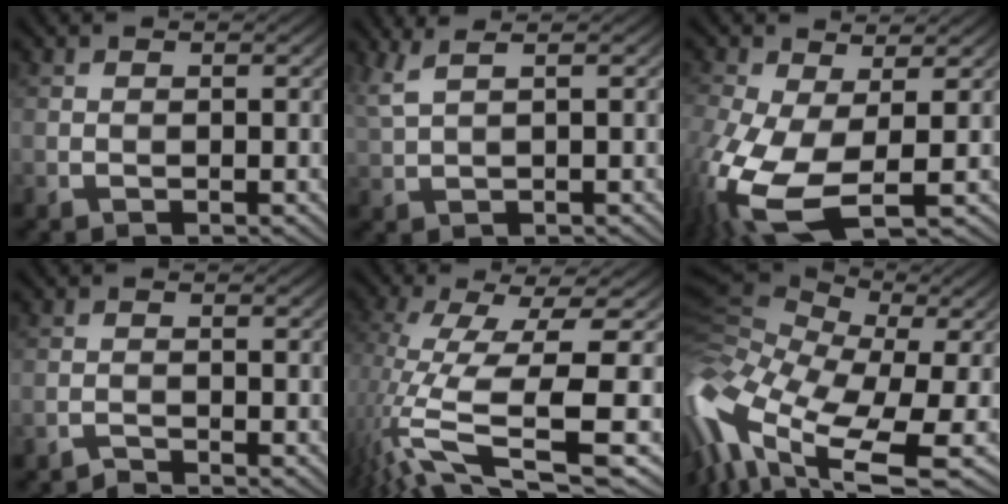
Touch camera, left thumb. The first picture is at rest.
{"total": 3.4, "force": [2.2, 0.8, 2.5], "torque": [-0.047, 0.015, 0.040]}
{"total": 12.3, "force": [-3.8, 5.6, 10.2], "torque": [-0.266, -0.030, -0.065]}
{"total": 1.3, "force": [-1.3, -0.1, -0.1], "torque": [0.002, 0.003, -0.032]}
{"total": 12.7, "force": [-2.7, 3.4, 11.9], "torque": [-0.256, -0.013, -0.036]}
{"total": 16.0, "force": [-5.4, 7.5, 13.1], "torque": [-0.327, -0.006, -0.091]}